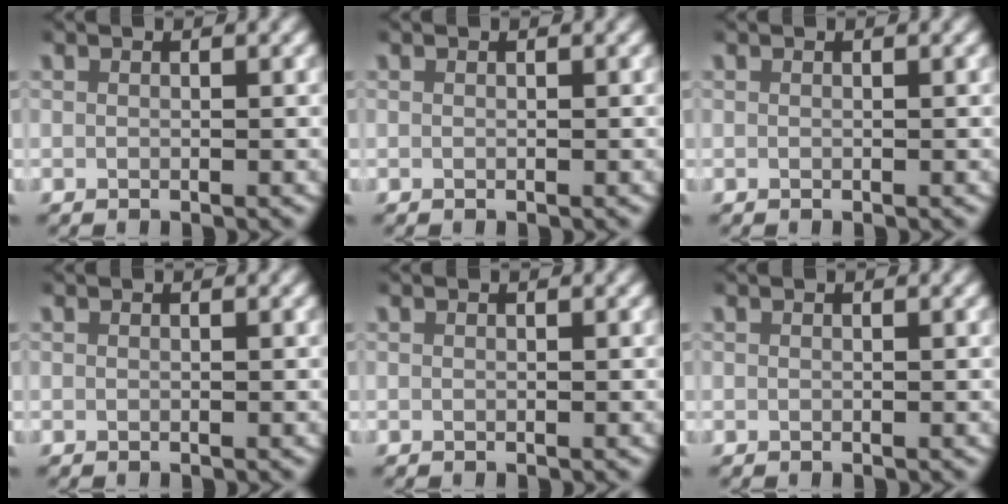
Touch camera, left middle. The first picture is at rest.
{"total": 0.0}
{"total": 0.0}
{"total": 0.0}
{"total": 0.0}
{"total": 0.0}